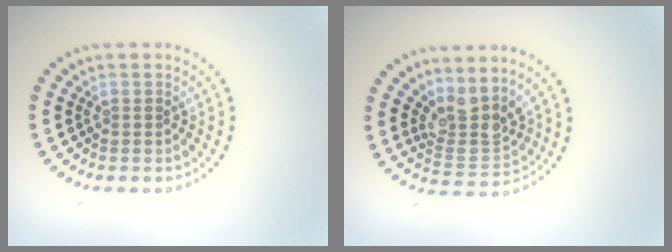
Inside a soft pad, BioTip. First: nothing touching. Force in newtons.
{"total": 3.6, "press": 2.8, "slide": 2.3}